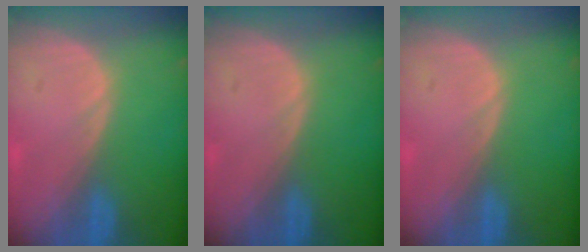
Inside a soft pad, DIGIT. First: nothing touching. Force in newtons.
{"total": 0.0}
{"total": 0.0}